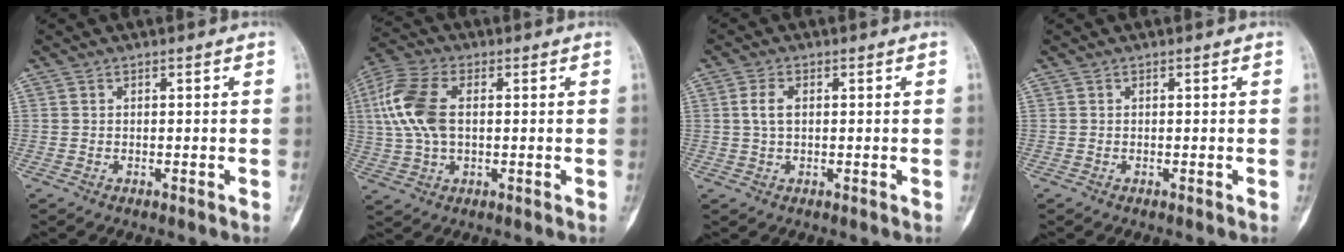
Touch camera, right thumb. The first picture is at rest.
{"total": 12.6, "force": [1.8, 7.3, 10.1], "torque": [-0.230, 0.015, 0.034]}
{"total": 3.3, "force": [0.6, 1.8, 2.7], "torque": [-0.052, 0.004, 0.010]}
{"total": 0.0}